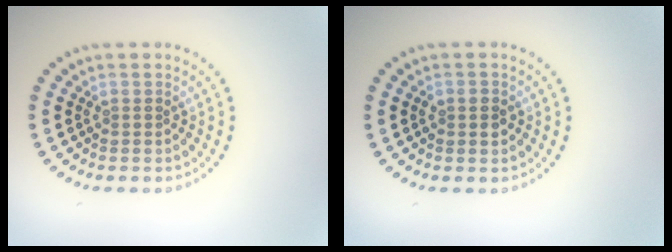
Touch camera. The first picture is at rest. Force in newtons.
{"total": 1.4, "press": 1.4, "slide": 0.3}